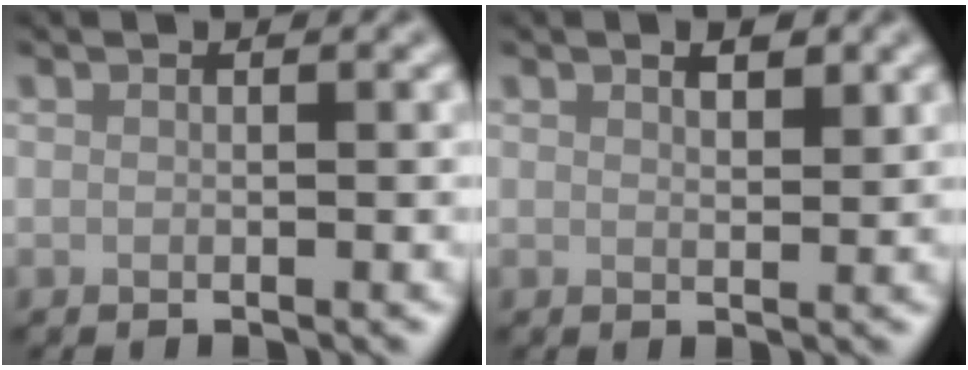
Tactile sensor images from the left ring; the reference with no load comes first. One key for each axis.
{"total": 1.7, "fx": 1.1, "fy": 0.6, "fz": 1.2, "tx": -0.017, "ty": 0.000, "tz": 0.021}